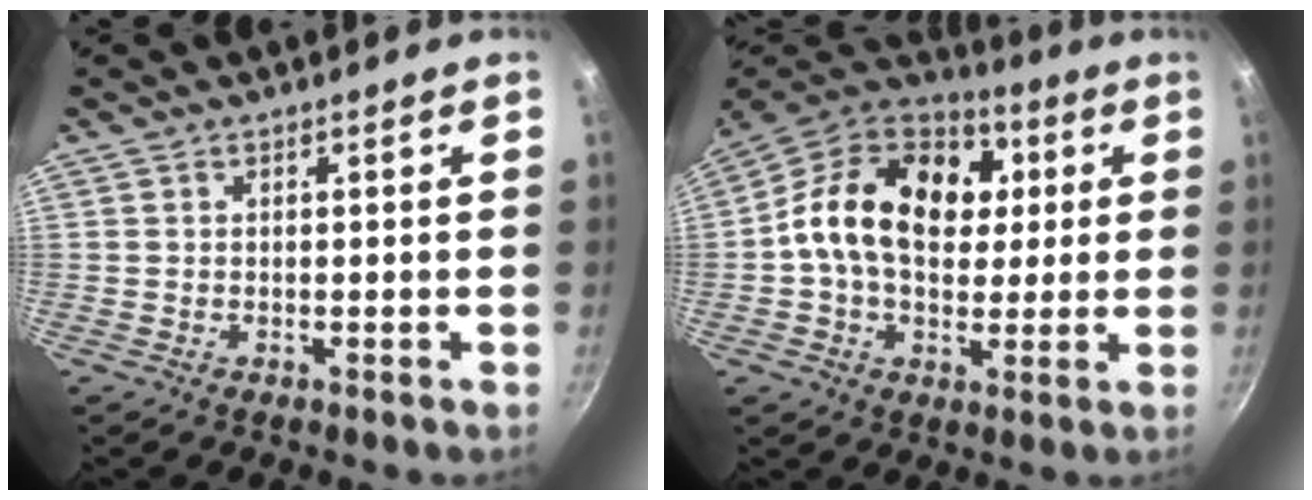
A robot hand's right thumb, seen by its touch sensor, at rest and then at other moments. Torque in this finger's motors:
{"motor_torque": [0.24, 0.45, 0.90, -0.79, 0.34]}